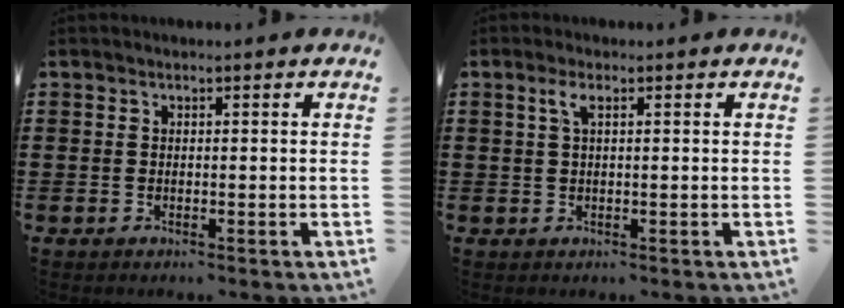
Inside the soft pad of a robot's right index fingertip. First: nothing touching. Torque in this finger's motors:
{"motor_torque": [0.23, -0.18, 0.13, 0.05]}